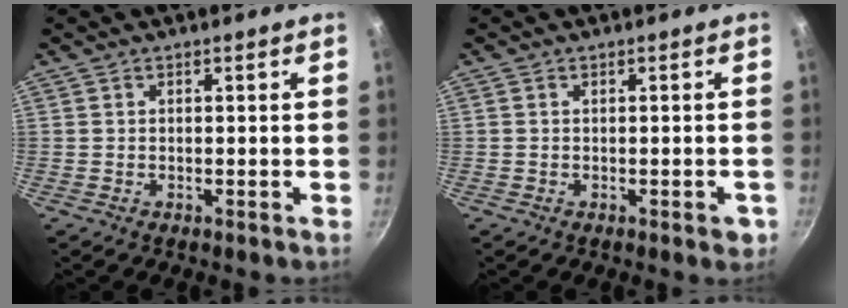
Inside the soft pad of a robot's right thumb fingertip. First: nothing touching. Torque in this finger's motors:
{"motor_torque": [0.52, 0.23, 0.46, 0.19, 0.11]}